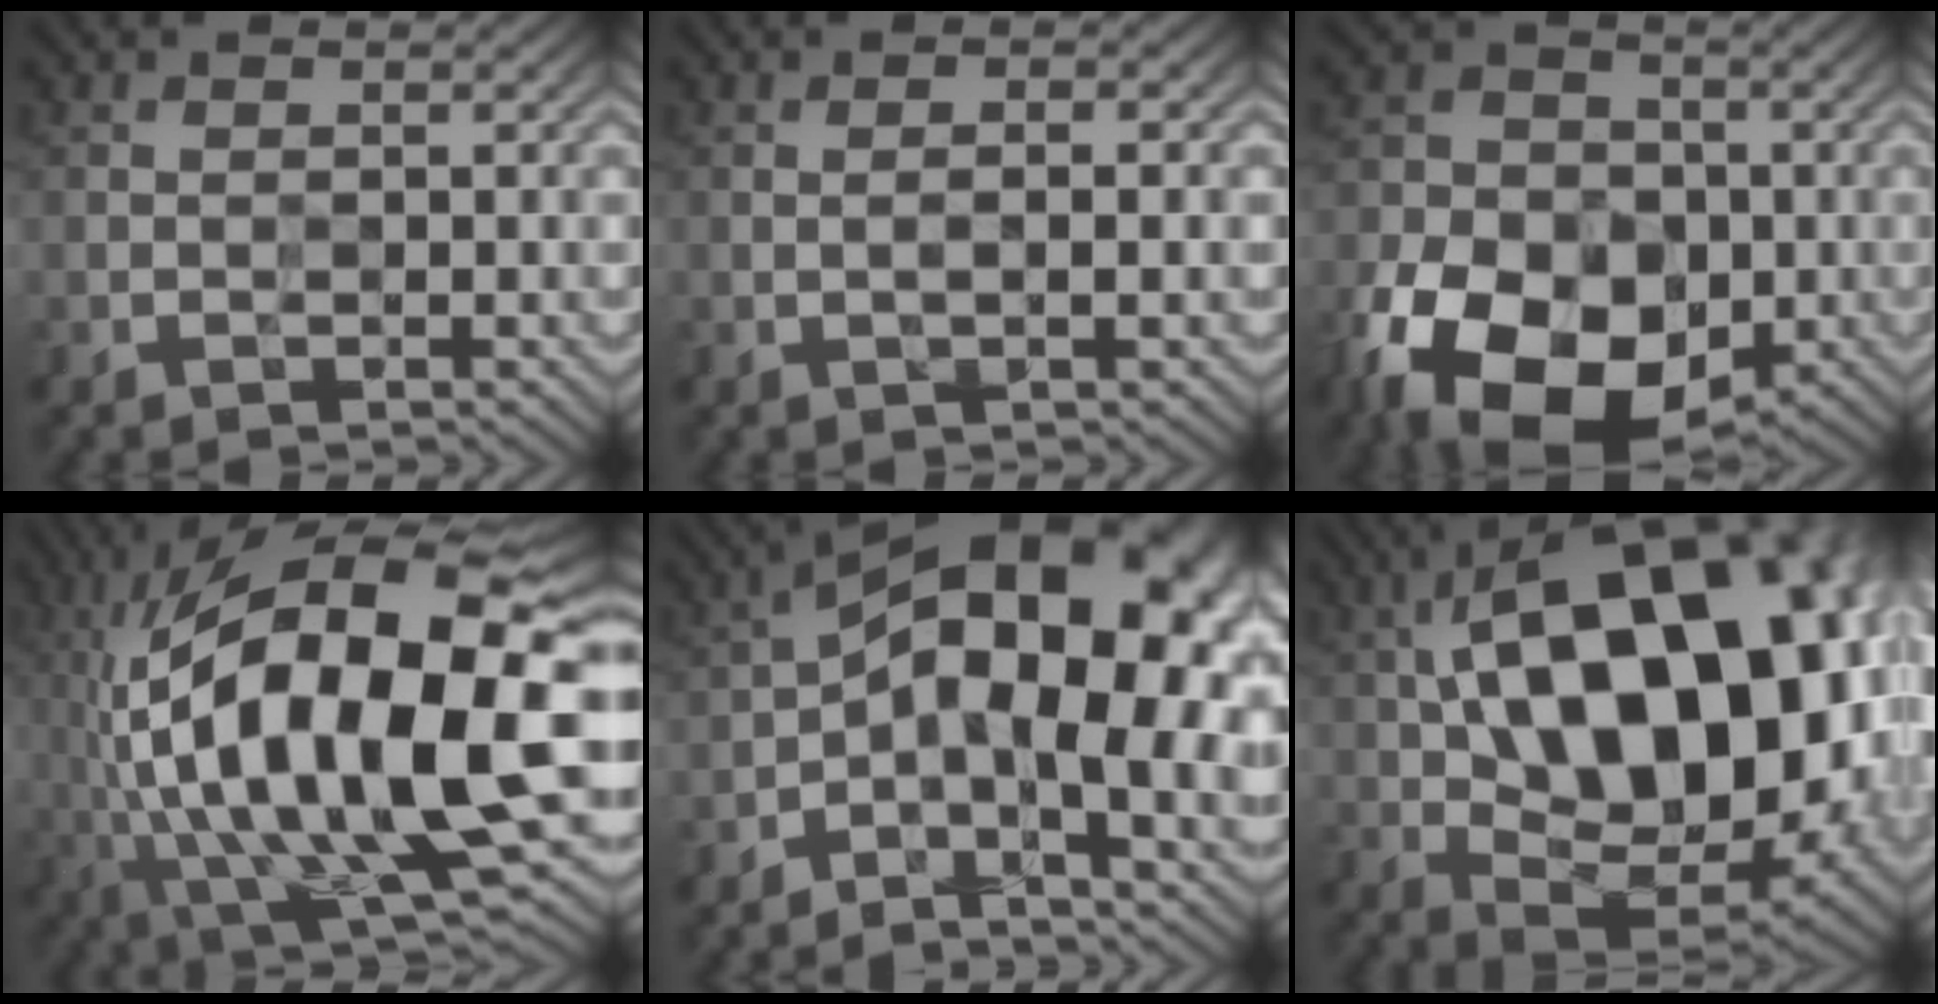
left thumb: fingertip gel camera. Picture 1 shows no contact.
{"total": 1.7, "force": [-0.2, 0.2, 1.7], "torque": [-0.028, 0.000, -0.004]}
{"total": 16.6, "force": [-7.5, 11.2, 9.8], "torque": [-0.212, -0.038, -0.139]}
{"total": 21.8, "force": [-0.7, 7.7, 20.4], "torque": [-0.370, 0.009, -0.020]}
{"total": 19.9, "force": [0.4, 8.9, 17.7], "torque": [-0.283, 0.023, 0.001]}
{"total": 23.5, "force": [4.8, 13.3, 18.8], "torque": [-0.338, 0.030, 0.095]}